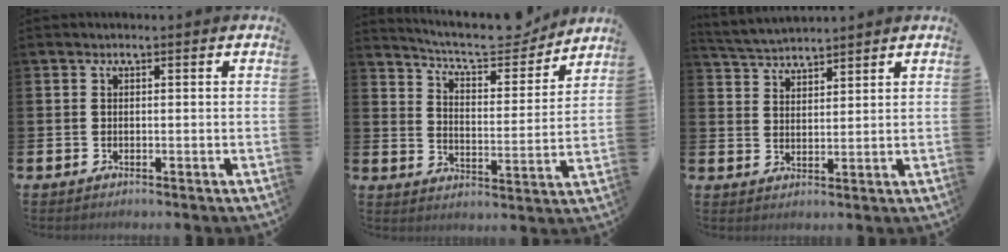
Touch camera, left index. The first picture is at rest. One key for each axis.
{"total": 8.3, "fx": 7.8, "fy": 1.7, "fz": 2.4, "tx": -0.068, "ty": -0.057, "tz": 0.134}
{"total": 3.8, "fx": 3.8, "fy": 0.4, "fz": 0.1, "tx": -0.022, "ty": -0.019, "tz": 0.070}